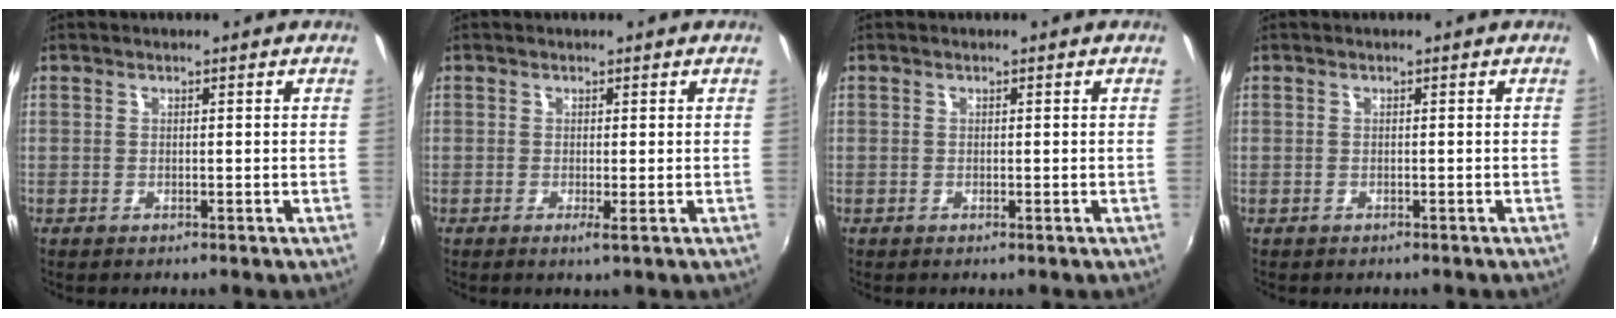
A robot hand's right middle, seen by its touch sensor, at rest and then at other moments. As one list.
[{"total": 0.9, "force": [-0.2, -0.2, 0.8], "torque": [-0.018, -0.006, -0.005]}, {"total": 0.0}, {"total": 0.9, "force": [-0.5, 0.7, -0.1], "torque": [-0.002, -0.001, -0.008]}]